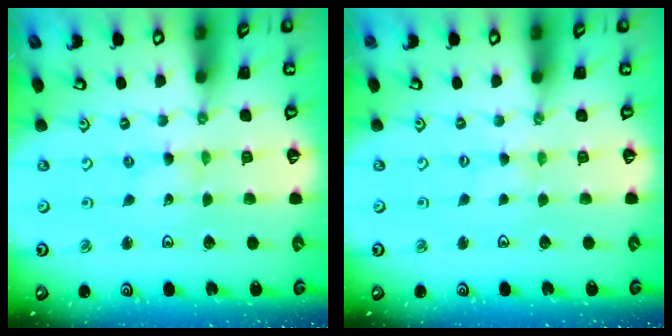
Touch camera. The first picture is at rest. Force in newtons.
{"total": 0.0}